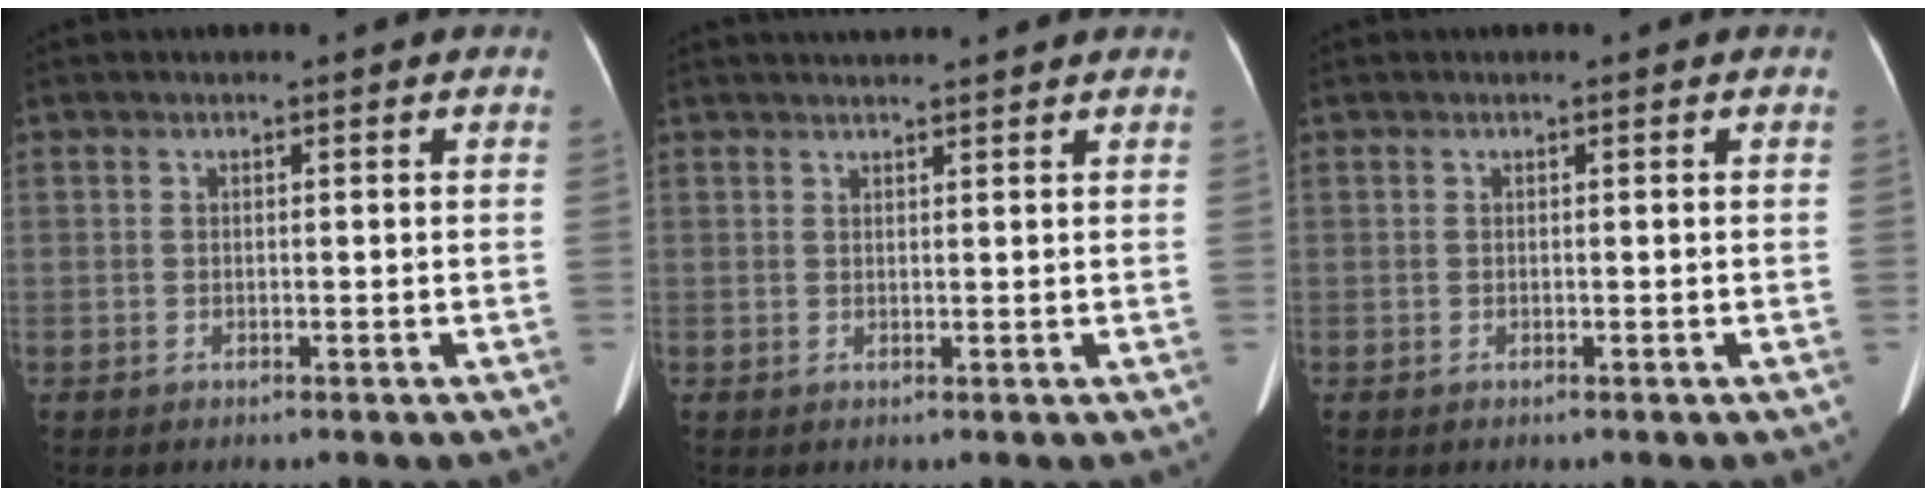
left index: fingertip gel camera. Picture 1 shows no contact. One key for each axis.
{"total": 3.7, "fx": 3.5, "fy": -0.2, "fz": 1.0, "tx": -0.013, "ty": 0.026, "tz": 0.051}
{"total": 0.0}